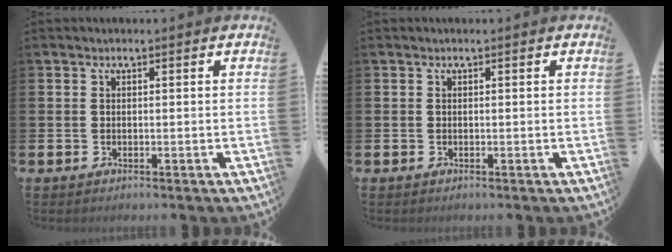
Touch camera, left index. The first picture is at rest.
{"total": 0.0}